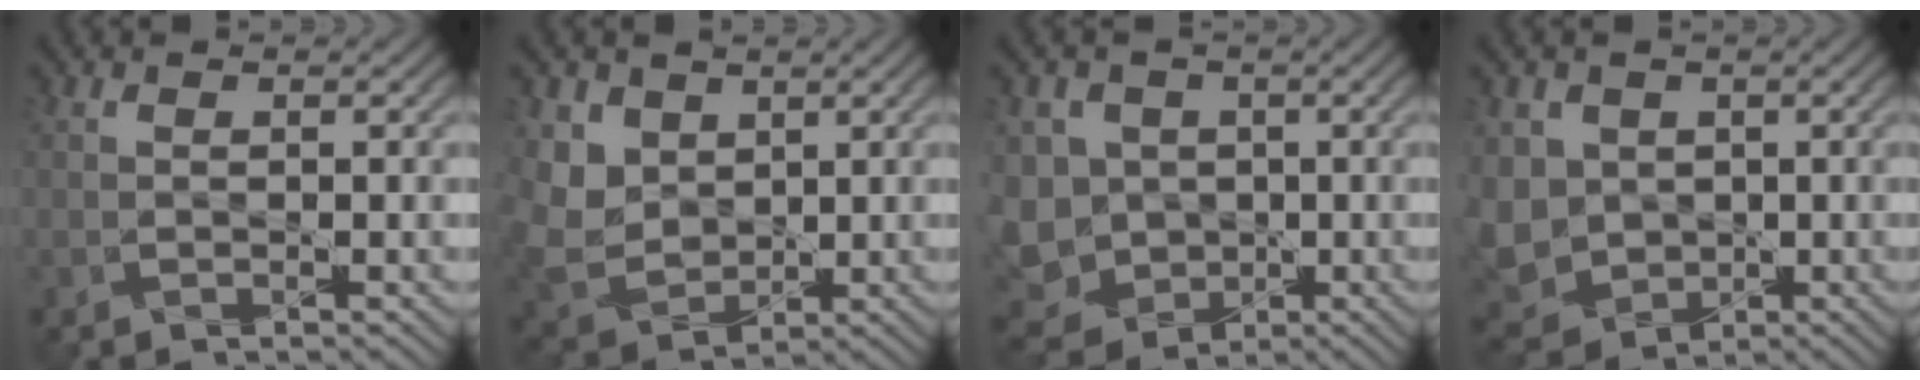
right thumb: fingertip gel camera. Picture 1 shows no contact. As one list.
[{"total": 5.6, "force": [2.4, 4.5, 2.1], "torque": [-0.074, -0.013, 0.053]}, {"total": 8.3, "force": [-1.3, 7.5, 3.3], "torque": [-0.108, -0.020, -0.024]}, {"total": 6.2, "force": [0.2, 5.6, 2.8], "torque": [-0.092, -0.013, -0.003]}]